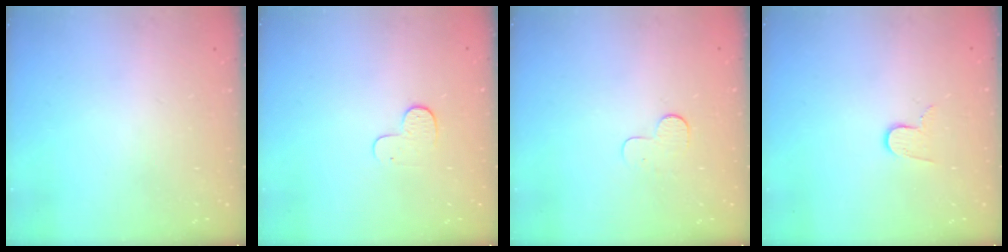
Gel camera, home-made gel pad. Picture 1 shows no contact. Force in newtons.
{"total": 6.4, "press": 6.4, "slide": 0.5}
{"total": 6.0, "press": 6.0, "slide": 0.5}
{"total": 7.0, "press": 7.0, "slide": 0.6}